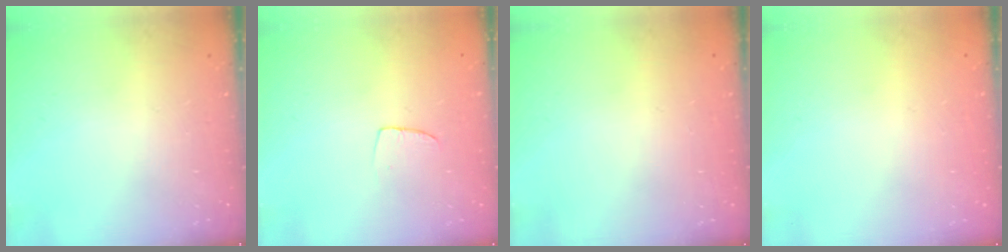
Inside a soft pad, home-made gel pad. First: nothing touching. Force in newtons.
{"total": 3.1, "press": 3.1, "slide": 0.2}
{"total": 0.0}
{"total": 0.0}